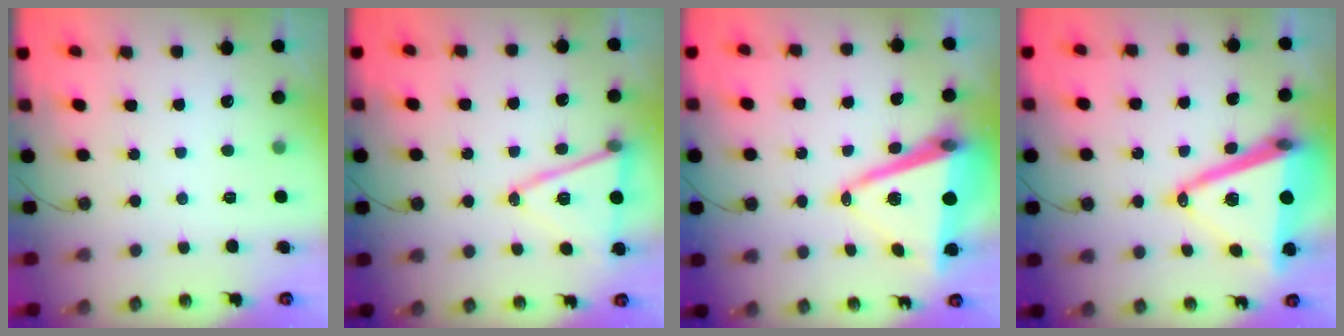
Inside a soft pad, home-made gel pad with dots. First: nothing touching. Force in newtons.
{"total": 13.4, "press": 13.0, "slide": 3.5}
{"total": 15.5, "press": 15.0, "slide": 4.0}
{"total": 19.4, "press": 19.0, "slide": 3.9}